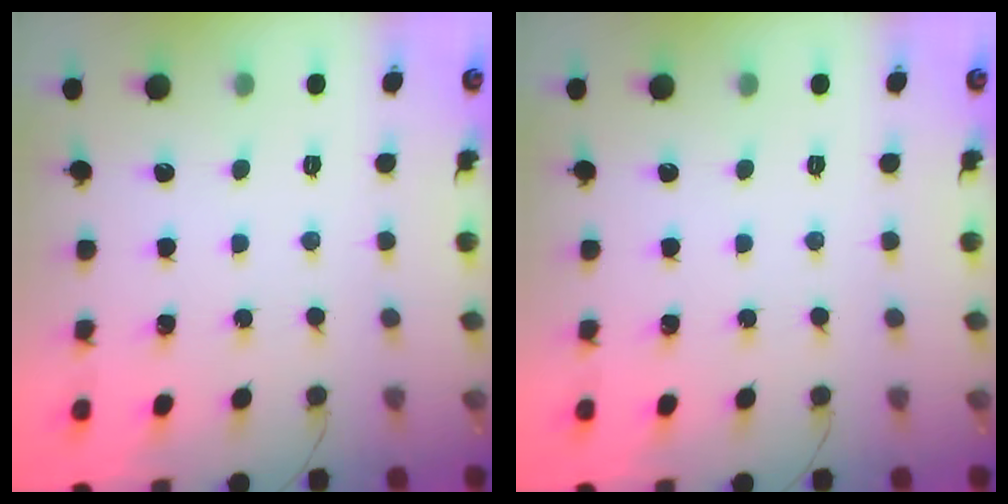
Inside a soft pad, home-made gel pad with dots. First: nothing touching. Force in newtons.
{"total": 0.0}